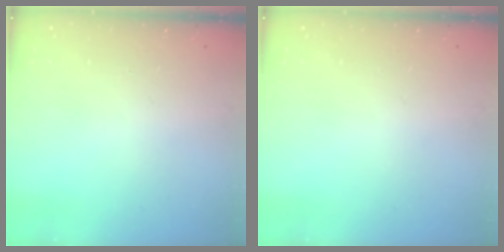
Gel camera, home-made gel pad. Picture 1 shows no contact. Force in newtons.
{"total": 0.0}